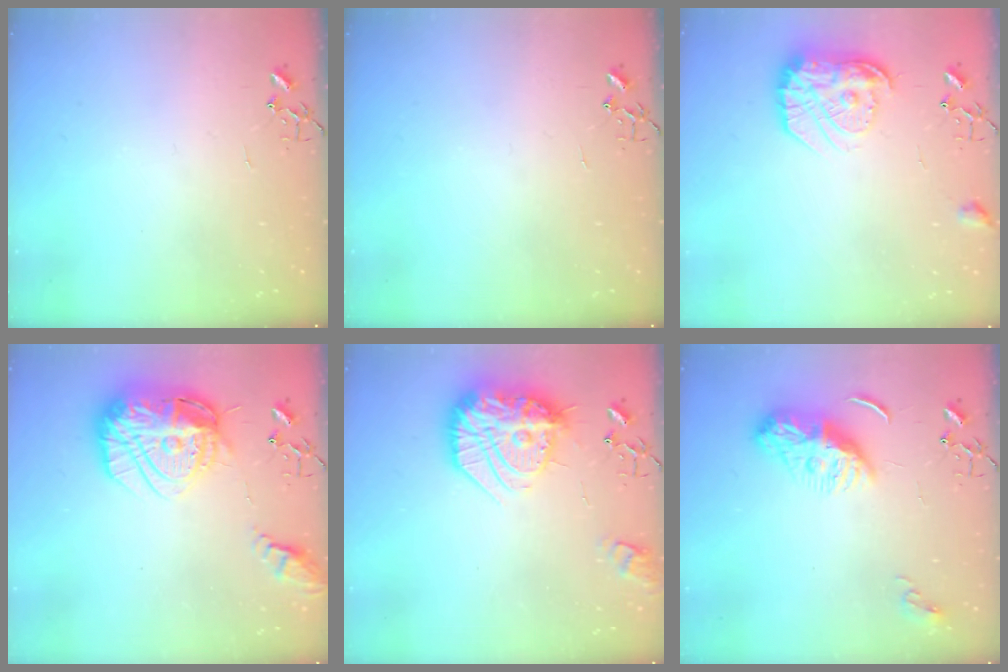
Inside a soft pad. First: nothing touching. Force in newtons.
{"total": 0.0}
{"total": 16.2, "press": 16.2, "slide": 1.2}
{"total": 22.9, "press": 22.7, "slide": 2.3}
{"total": 24.2, "press": 24.2, "slide": 1.5}
{"total": 9.4, "press": 9.3, "slide": 0.9}